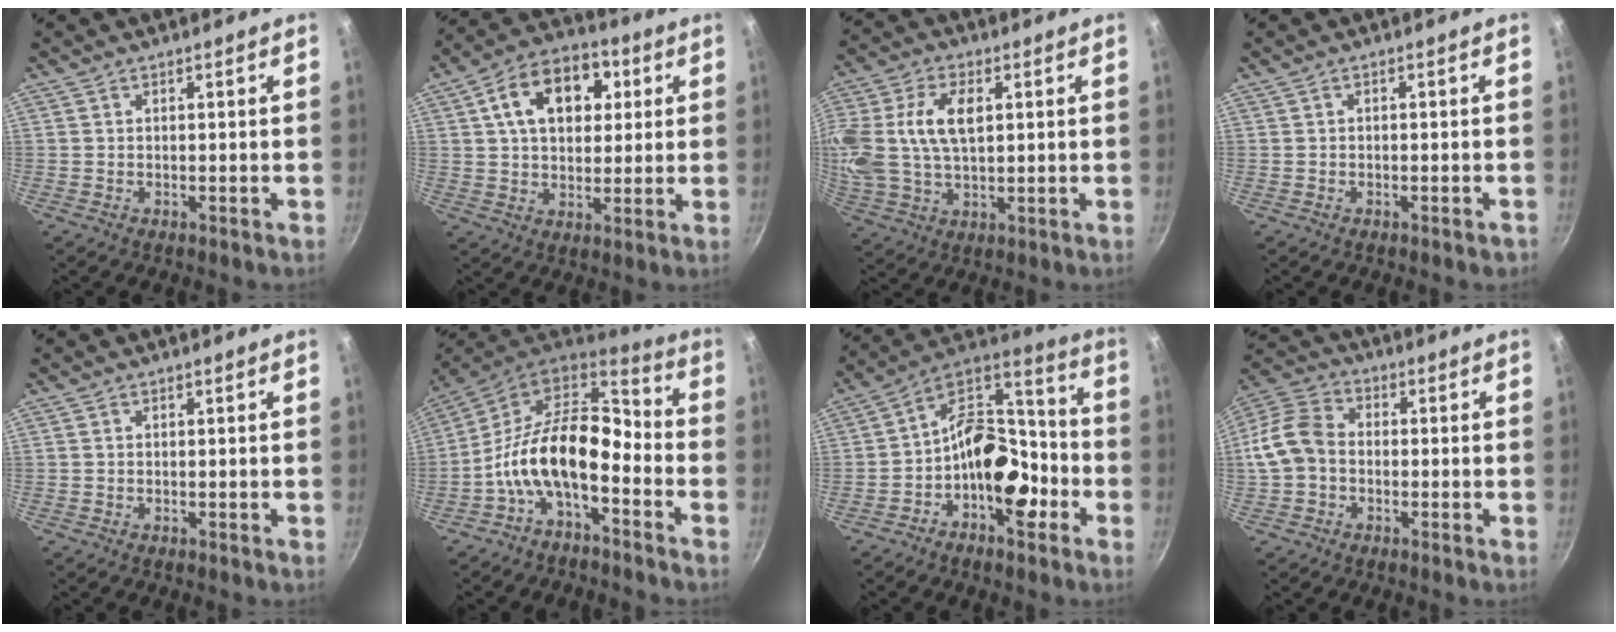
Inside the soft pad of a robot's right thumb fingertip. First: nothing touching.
{"total": 15.4, "force": [4.5, 10.4, 10.4], "torque": [-0.132, 0.010, 0.061]}
{"total": 17.2, "force": [3.4, 10.6, 13.1], "torque": [-0.279, 0.013, 0.062]}
{"total": 1.3, "force": [-0.9, 0.6, 0.8], "torque": [-0.014, 0.013, -0.007]}
{"total": 0.0}
{"total": 15.9, "force": [-4.8, 8.5, 12.5], "torque": [-0.220, 0.066, -0.107]}
{"total": 15.9, "force": [-5.6, 9.2, 11.7], "torque": [-0.136, 0.077, -0.104]}
{"total": 10.0, "force": [-1.3, 7.6, 6.4], "torque": [-0.108, 0.031, -0.045]}